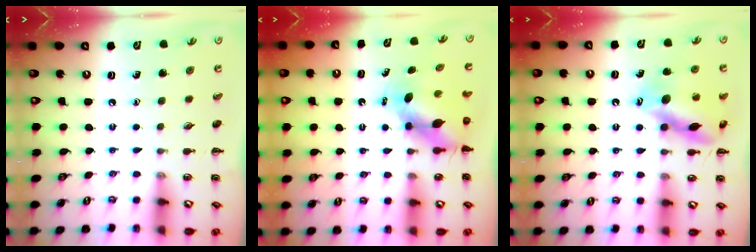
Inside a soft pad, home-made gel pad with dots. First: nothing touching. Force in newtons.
{"total": 6.7, "press": 6.7, "slide": 0.9}
{"total": 14.6, "press": 14.5, "slide": 1.5}